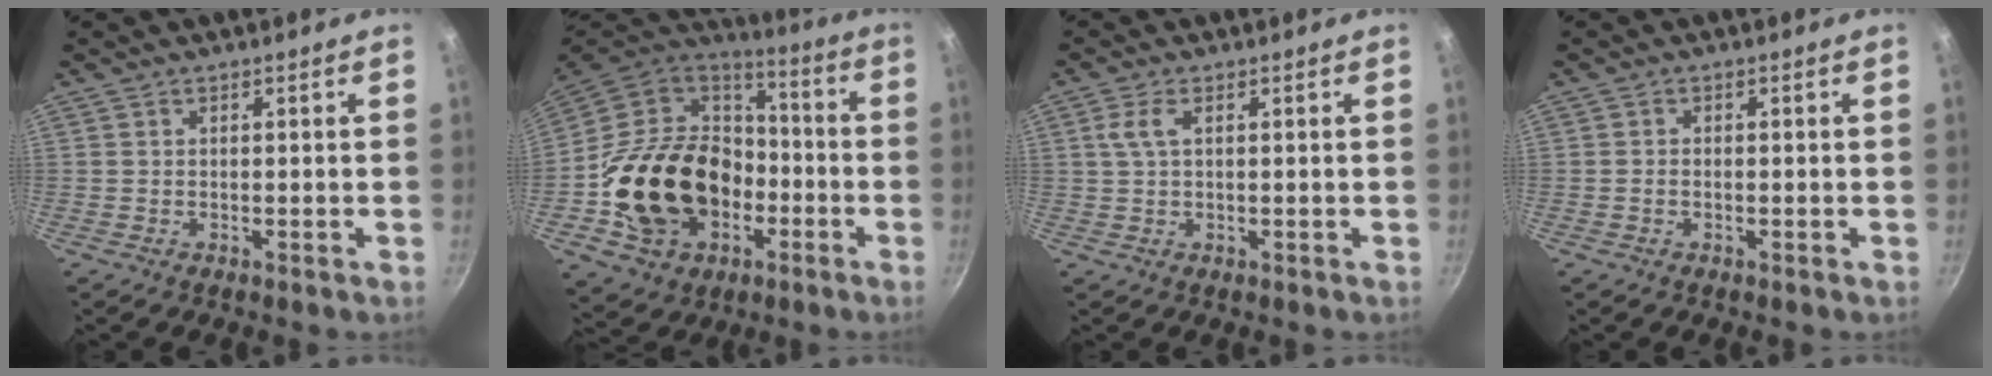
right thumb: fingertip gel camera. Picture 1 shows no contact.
{"total": 25.8, "force": [-6.2, 19.4, 15.9], "torque": [-0.261, 0.054, -0.091]}
{"total": 3.1, "force": [0.9, 1.3, 2.6], "torque": [-0.059, 0.006, 0.019]}
{"total": 0.8, "force": [-0.3, 0.5, 0.5], "torque": [-0.012, 0.004, -0.006]}